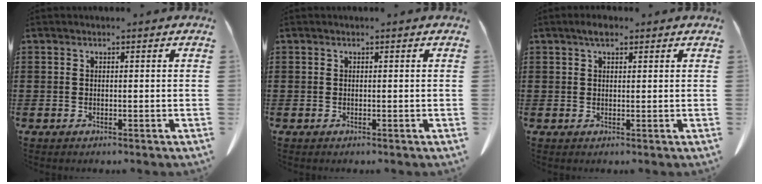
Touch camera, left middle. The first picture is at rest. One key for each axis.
{"total": 0.0}
{"total": 2.1, "fx": 1.3, "fy": 0.8, "fz": 1.4, "tx": -0.032, "ty": 0.005, "tz": 0.022}